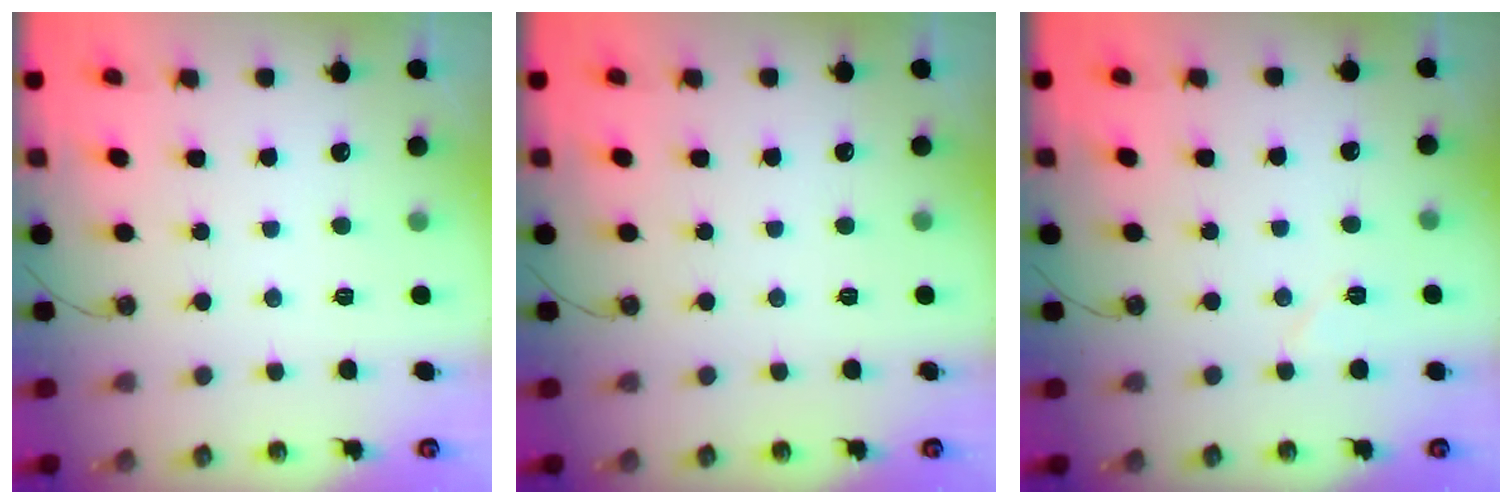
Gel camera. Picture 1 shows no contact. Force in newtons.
{"total": 0.0}
{"total": 5.6, "press": 4.9, "slide": 2.7}